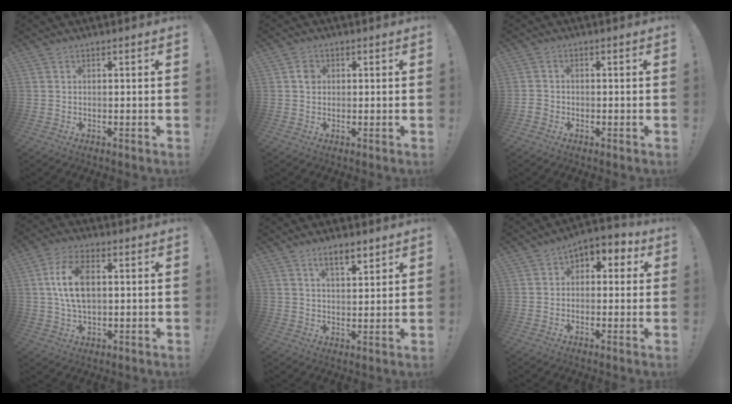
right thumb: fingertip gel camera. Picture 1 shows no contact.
{"total": 2.3, "force": [0.2, 2.0, 1.0], "torque": [0.005, -0.004, -0.002]}
{"total": 2.1, "force": [-1.3, 1.5, 0.6], "torque": [-0.007, 0.004, -0.023]}
{"total": 11.6, "force": [1.9, 6.9, 9.1], "torque": [-0.162, 0.001, 0.033]}
{"total": 6.3, "force": [4.4, 2.2, 3.9], "torque": [-0.053, -0.022, 0.075]}
{"total": 4.2, "force": [0.1, 3.6, 2.2], "torque": [-0.017, 0.002, 0.001]}